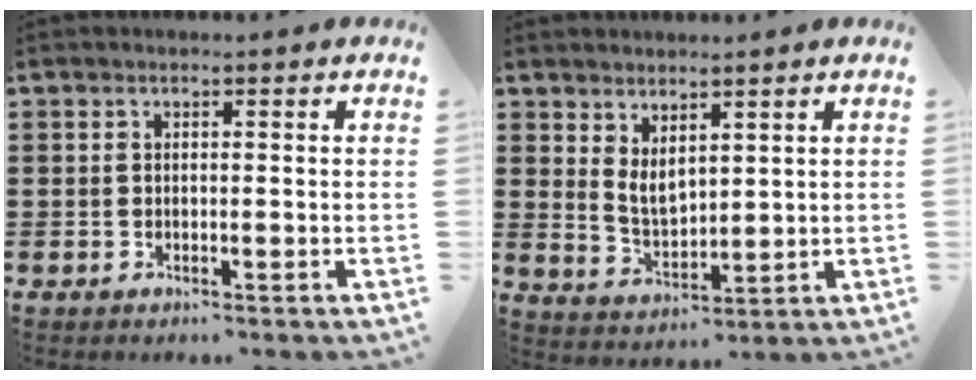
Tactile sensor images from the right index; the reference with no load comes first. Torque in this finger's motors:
{"motor_torque": [-0.18, 0.46, 0.09, 0.06]}